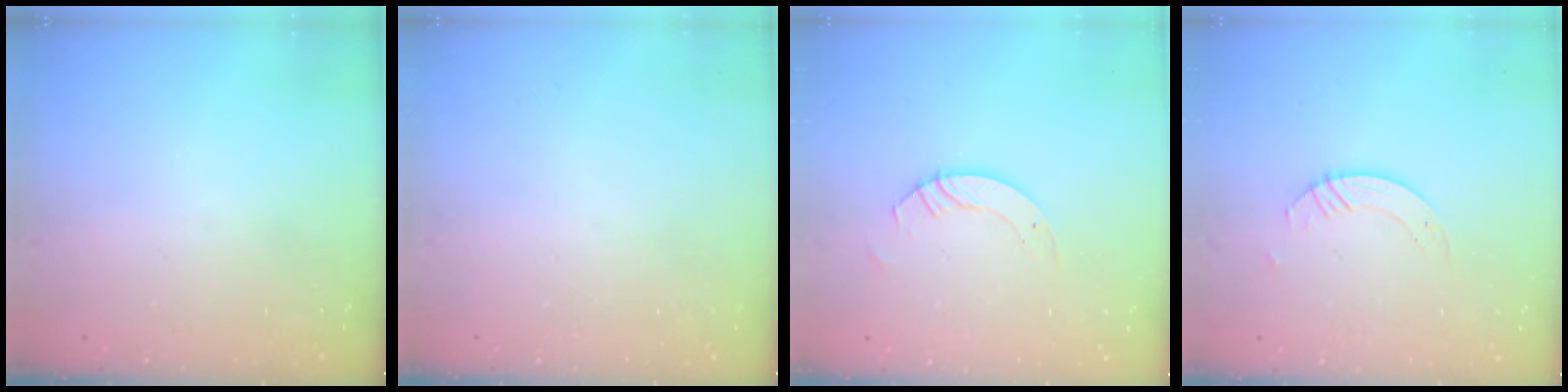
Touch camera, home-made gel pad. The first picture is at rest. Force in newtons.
{"total": 0.0}
{"total": 3.3, "press": 3.3, "slide": 0.2}
{"total": 2.8, "press": 2.8, "slide": 0.2}